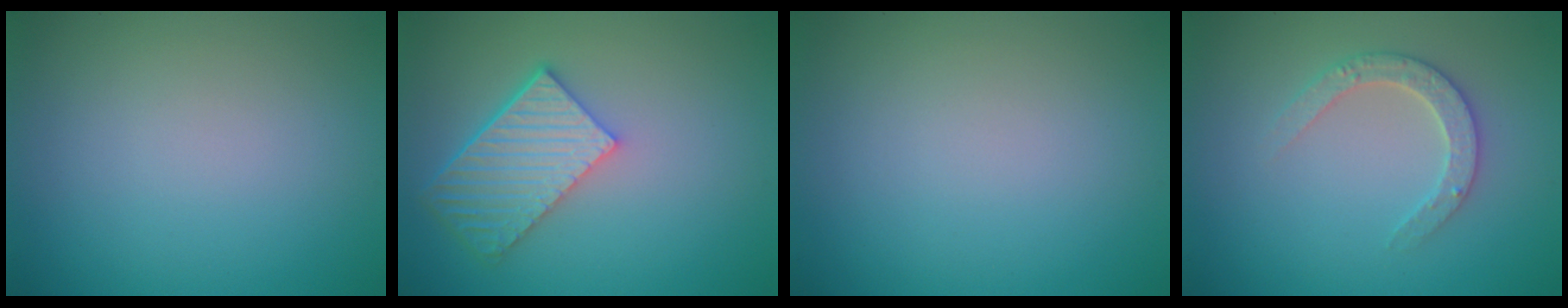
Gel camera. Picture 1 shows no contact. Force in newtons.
{"total": 5.8, "press": 4.5, "slide": 3.6}
{"total": 0.0}
{"total": 2.7, "press": 2.6, "slide": 0.5}